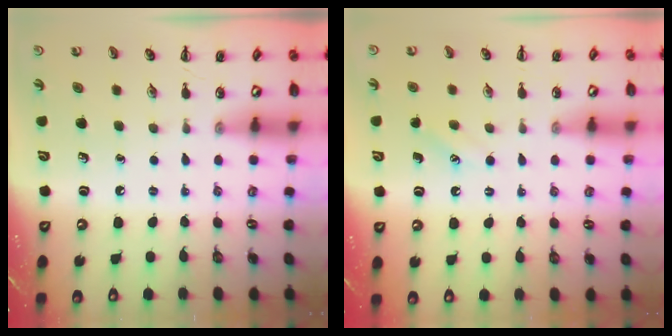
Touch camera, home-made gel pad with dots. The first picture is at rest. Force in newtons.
{"total": 2.5, "press": 2.5, "slide": 0.6}